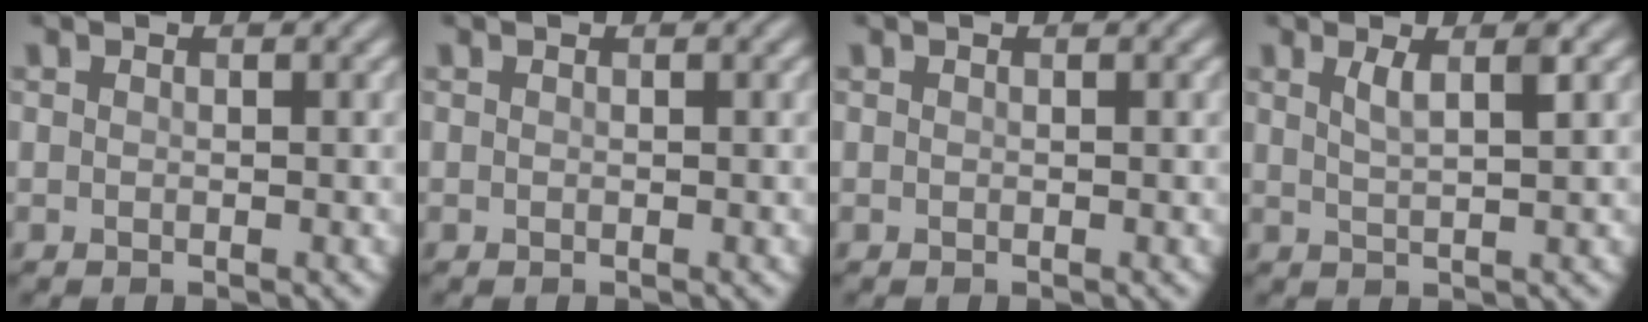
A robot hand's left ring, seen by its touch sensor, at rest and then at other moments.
{"total": 0.0}
{"total": 0.0}
{"total": 2.3, "force": [1.0, 0.6, 2.0], "torque": [-0.031, 0.002, 0.015]}